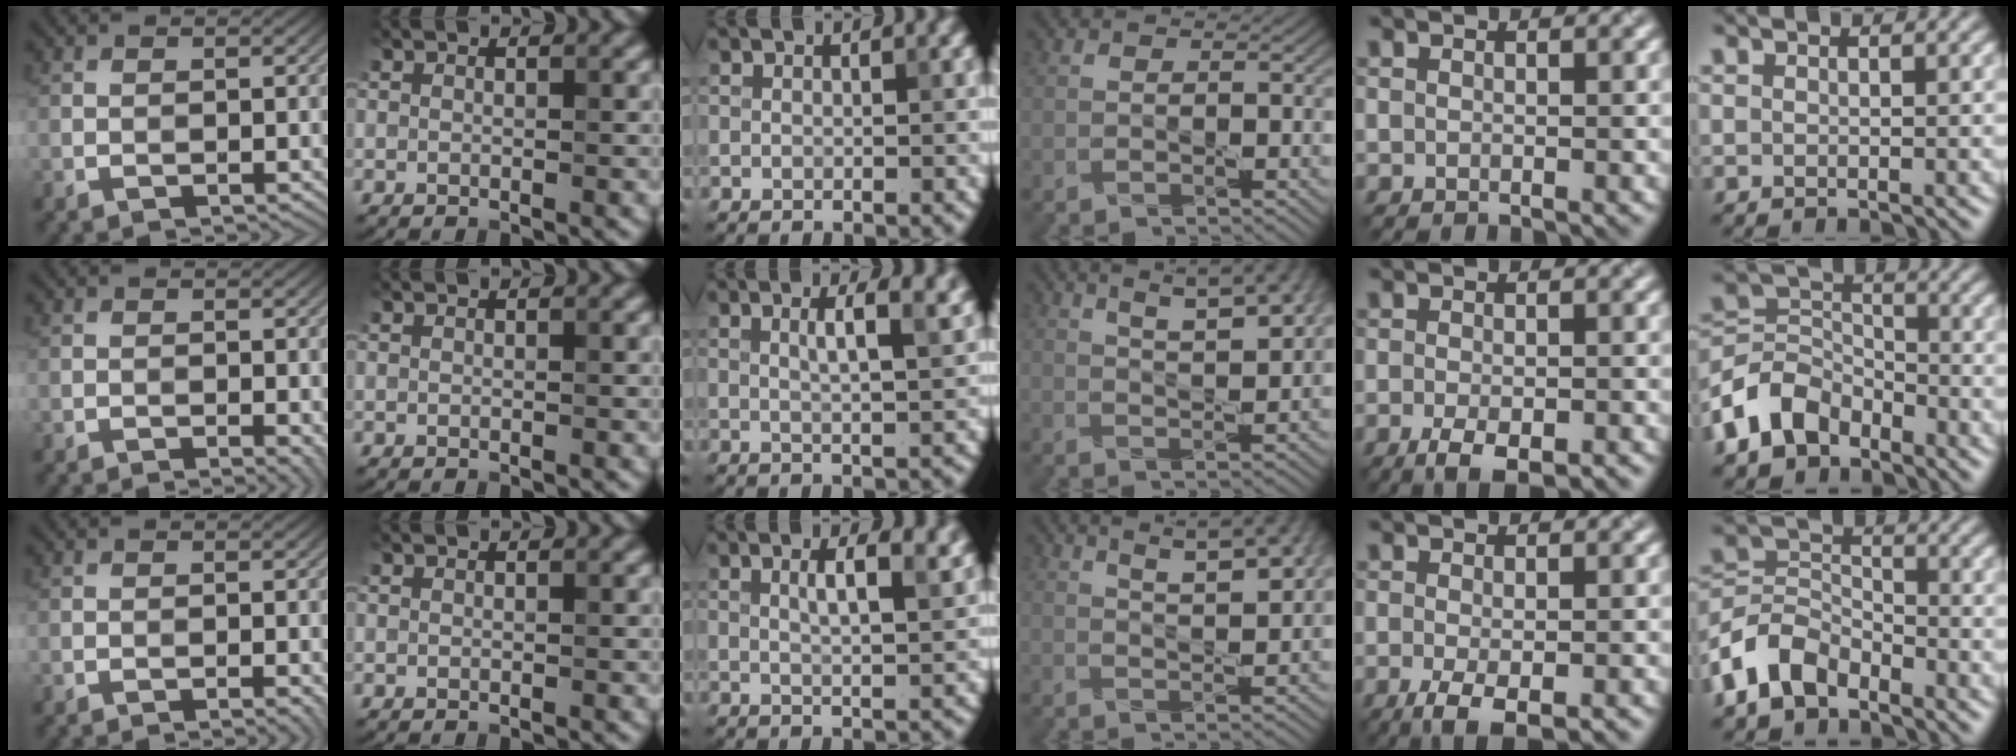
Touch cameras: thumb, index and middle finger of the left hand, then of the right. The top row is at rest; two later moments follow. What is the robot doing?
{"motion": "pour", "object": "sugar"}